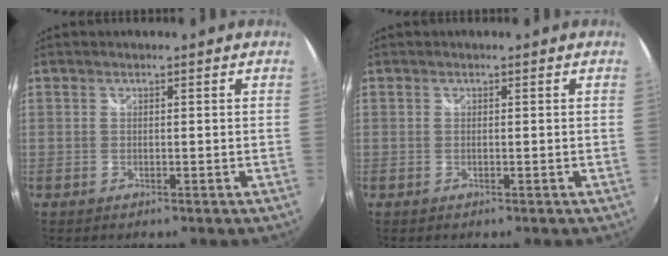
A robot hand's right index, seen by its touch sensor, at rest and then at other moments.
{"total": 0.0}